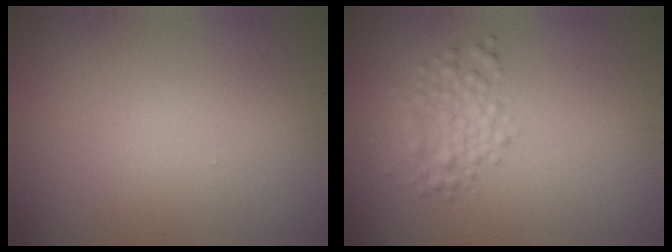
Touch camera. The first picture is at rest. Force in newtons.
{"total": 2.5, "press": 2.5, "slide": 0.0}